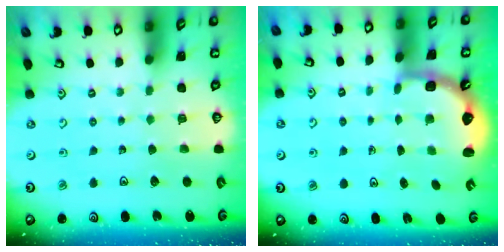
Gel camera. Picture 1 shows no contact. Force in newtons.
{"total": 2.5, "press": 2.1, "slide": 1.4}